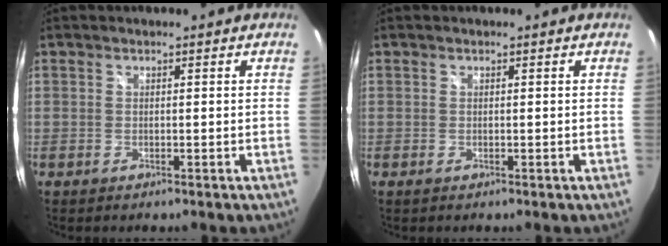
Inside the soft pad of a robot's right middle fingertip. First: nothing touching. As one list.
[{"total": 0.0}]